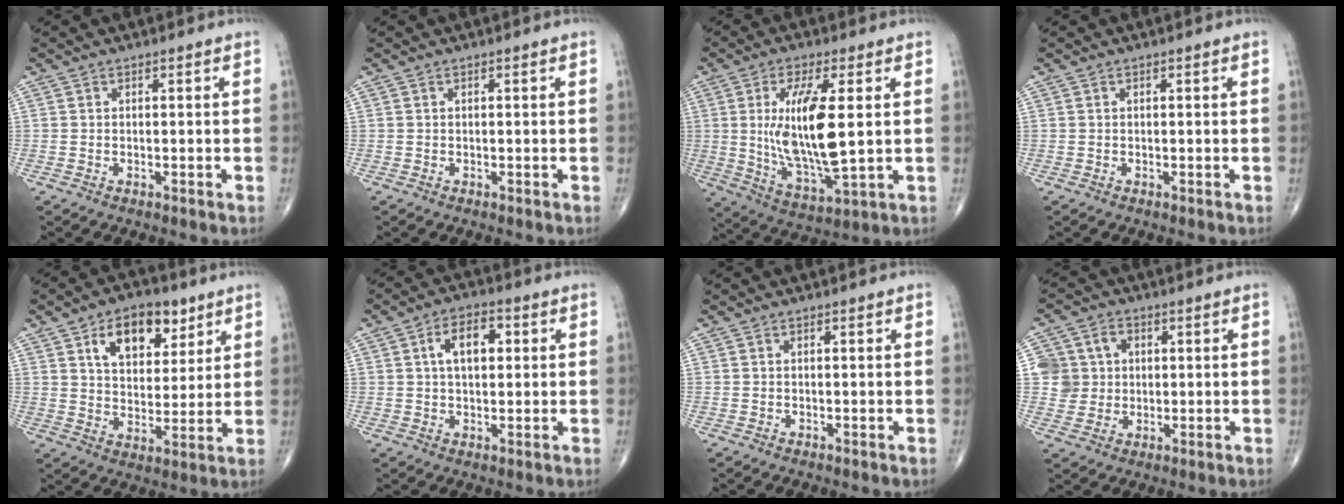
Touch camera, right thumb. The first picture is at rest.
{"total": 0.0}
{"total": 15.9, "force": [1.7, 5.0, 15.0], "torque": [-0.284, -0.020, 0.042]}
{"total": 0.0}
{"total": 12.9, "force": [6.3, 7.8, 8.1], "torque": [-0.088, -0.026, 0.105]}
{"total": 7.5, "force": [1.7, 4.4, 5.9], "torque": [-0.082, 0.012, 0.023]}
{"total": 0.0}
{"total": 7.7, "force": [1.3, 7.4, 1.6], "torque": [0.003, 0.007, 0.022]}